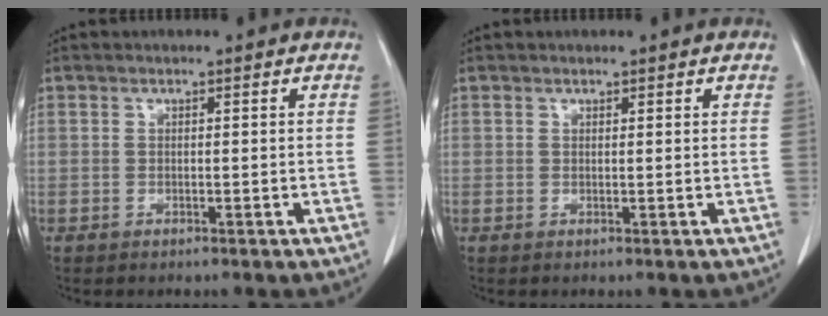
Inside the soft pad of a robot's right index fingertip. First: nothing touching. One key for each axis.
{"total": 0.0}